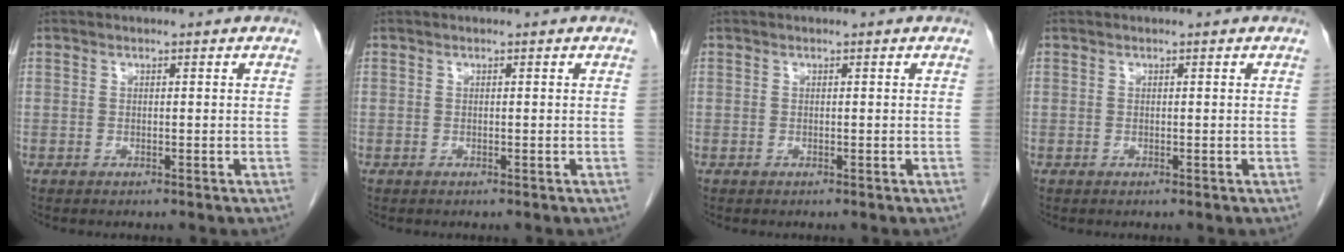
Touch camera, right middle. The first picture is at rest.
{"total": 0.0}
{"total": 0.0}
{"total": 0.0}